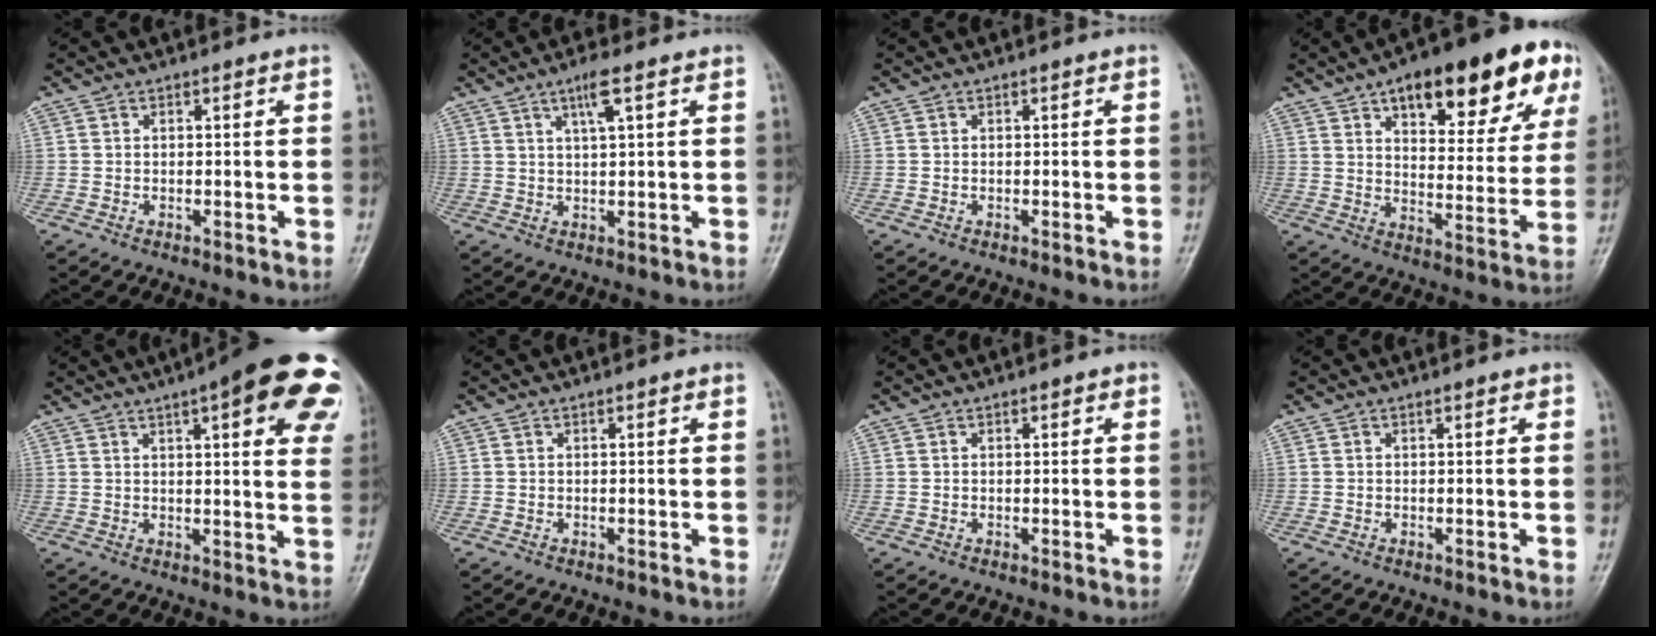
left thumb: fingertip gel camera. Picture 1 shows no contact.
{"total": 4.1, "force": [2.1, 0.4, 3.5], "torque": [-0.071, -0.004, 0.042]}
{"total": 0.0}
{"total": 23.4, "force": [12.3, 9.1, 17.8], "torque": [-0.203, -0.017, 0.174]}
{"total": 22.0, "force": [10.3, 6.0, 18.4], "torque": [-0.204, -0.005, 0.121]}
{"total": 0.6, "force": [0.2, 0.2, 0.5], "torque": [-0.007, 0.002, 0.002]}
{"total": 1.3, "force": [0.5, 0.5, 1.0], "torque": [-0.012, 0.003, 0.005]}
{"total": 0.8, "force": [0.4, 0.3, 0.5], "torque": [-0.007, 0.000, 0.003]}